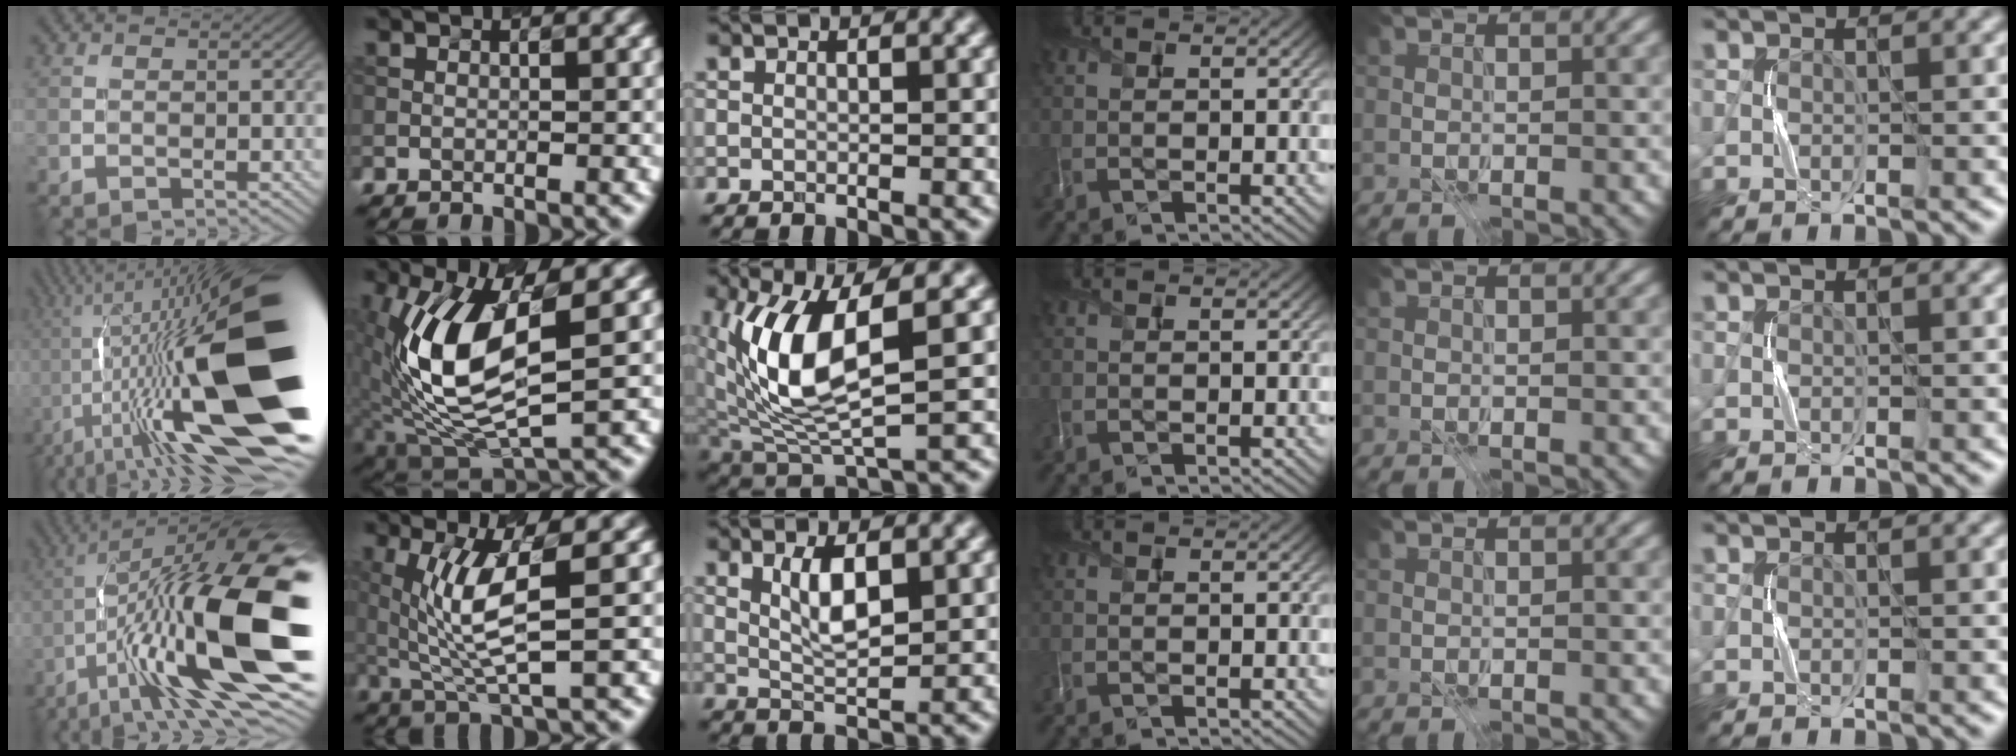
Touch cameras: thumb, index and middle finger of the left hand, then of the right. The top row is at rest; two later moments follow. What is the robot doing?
{"motion": "press", "object": "grip strengthener"}